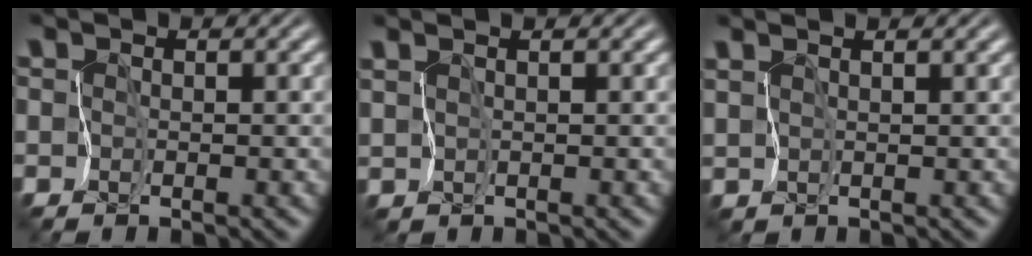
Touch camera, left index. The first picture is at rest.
{"total": 1.2, "force": [1.1, -0.2, 0.2], "torque": [-0.006, 0.005, 0.024]}
{"total": 2.0, "force": [1.9, 0.3, 0.7], "torque": [-0.011, 0.008, 0.029]}